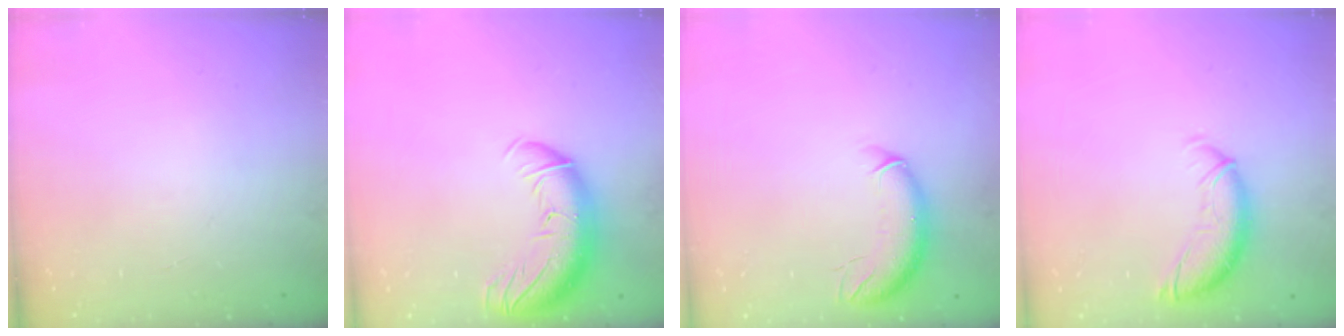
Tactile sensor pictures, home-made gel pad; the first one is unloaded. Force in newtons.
{"total": 14.6, "press": 14.1, "slide": 3.6}
{"total": 10.5, "press": 10.3, "slide": 1.9}
{"total": 11.4, "press": 11.4, "slide": 0.8}